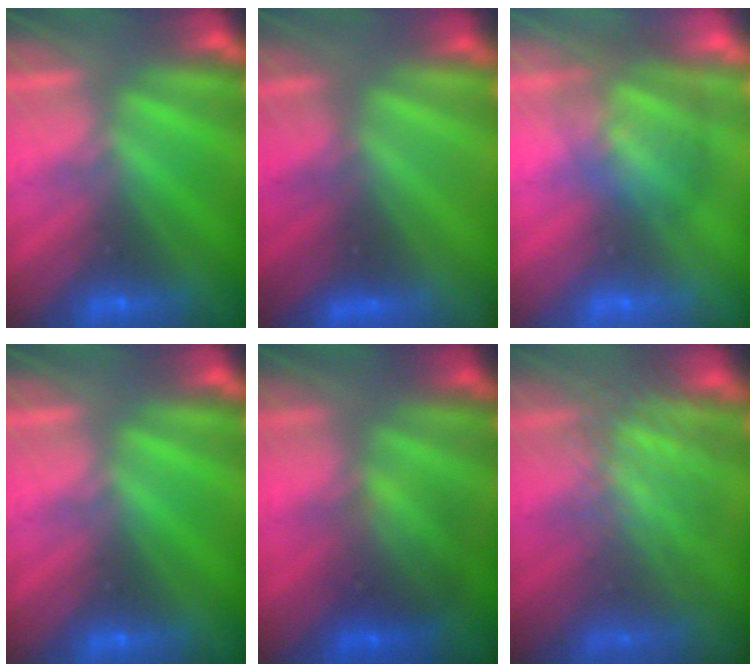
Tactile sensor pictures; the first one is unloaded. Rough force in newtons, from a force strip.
{"total": 3.8}
{"total": 3.8}
{"total": 0.0}
{"total": 2.1}
{"total": 2.9}